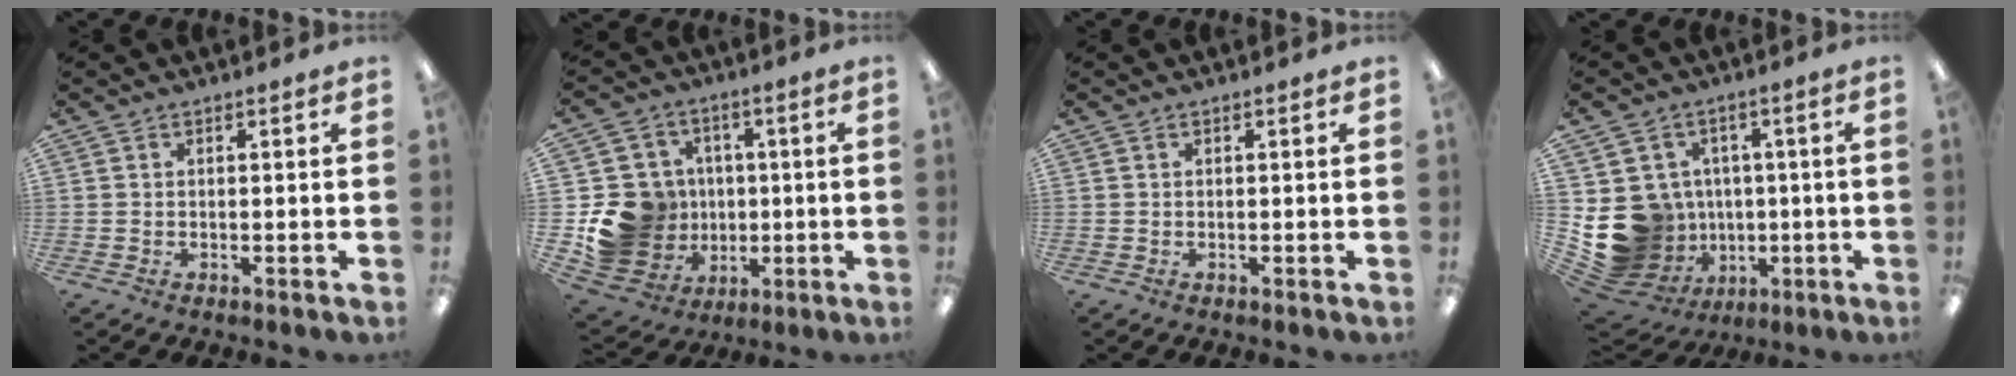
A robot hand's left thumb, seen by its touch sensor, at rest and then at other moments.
{"total": 16.3, "force": [-1.6, 15.4, 5.2], "torque": [-0.108, 0.013, 0.003]}
{"total": 0.0}
{"total": 13.2, "force": [-0.9, 12.4, 4.7], "torque": [-0.125, -0.006, 0.007]}